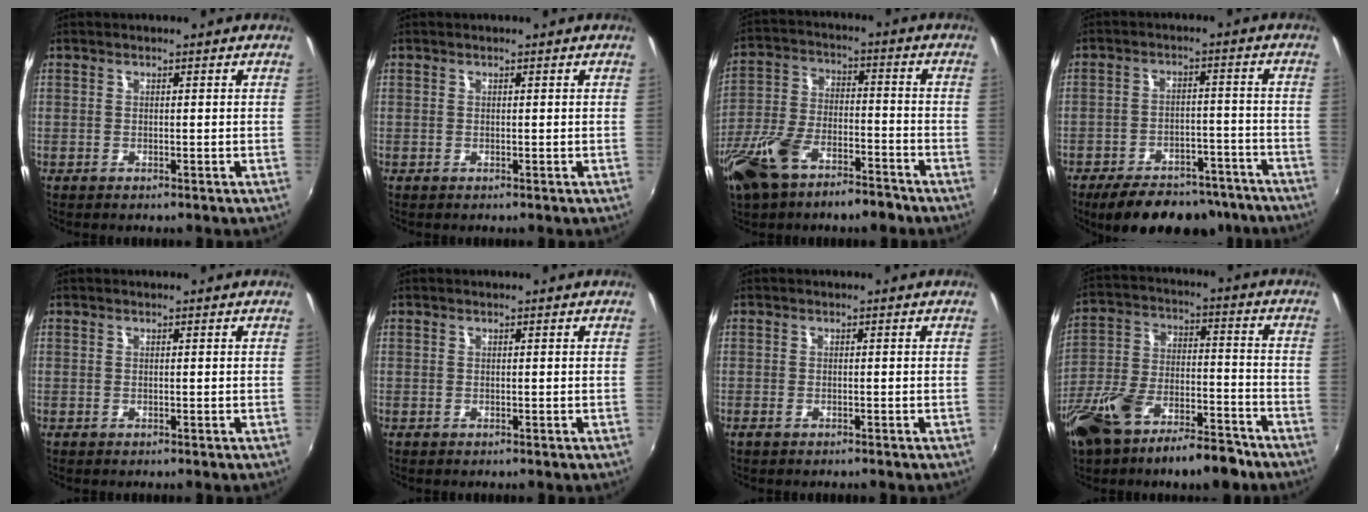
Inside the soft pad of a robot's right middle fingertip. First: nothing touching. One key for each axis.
{"total": 0.0}
{"total": 16.2, "fx": -11.0, "fy": 6.7, "fz": 9.8, "tx": -0.218, "ty": -0.021, "tz": -0.197}
{"total": 17.6, "fx": -14.4, "fy": 7.1, "fz": 7.2, "tx": -0.139, "ty": 0.016, "tz": -0.183}
{"total": 0.0}
{"total": 0.0}
{"total": 1.0, "fx": -0.8, "fy": 0.3, "fz": 0.5, "tx": -0.010, "ty": -0.004, "tz": -0.016}
{"total": 17.1, "fx": -11.6, "fy": 6.9, "fz": 10.6, "tx": -0.217, "ty": -0.006, "tz": -0.193}